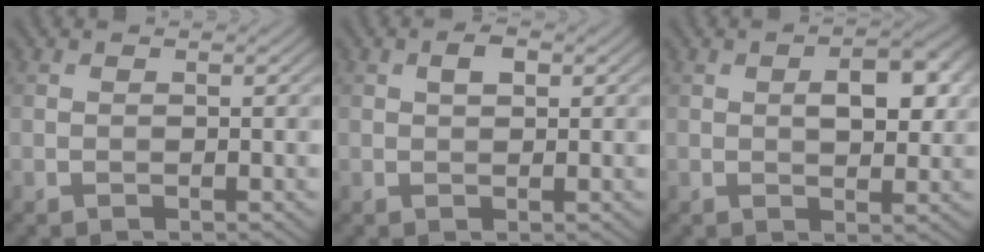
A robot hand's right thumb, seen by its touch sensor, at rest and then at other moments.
{"total": 1.9, "force": [0.6, 0.9, 1.5], "torque": [-0.025, 0.003, 0.009]}
{"total": 5.3, "force": [1.0, 2.6, 4.5], "torque": [-0.066, 0.002, 0.014]}